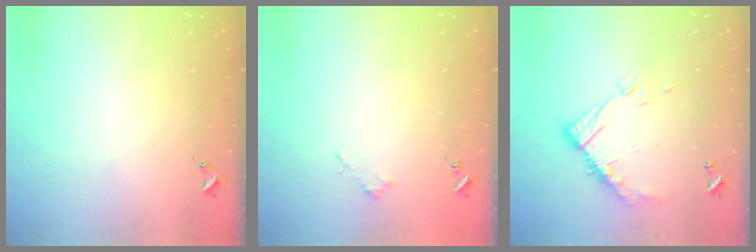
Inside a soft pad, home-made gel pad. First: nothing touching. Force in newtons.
{"total": 1.8, "press": 1.8, "slide": 0.2}
{"total": 13.1, "press": 13.1, "slide": 1.1}